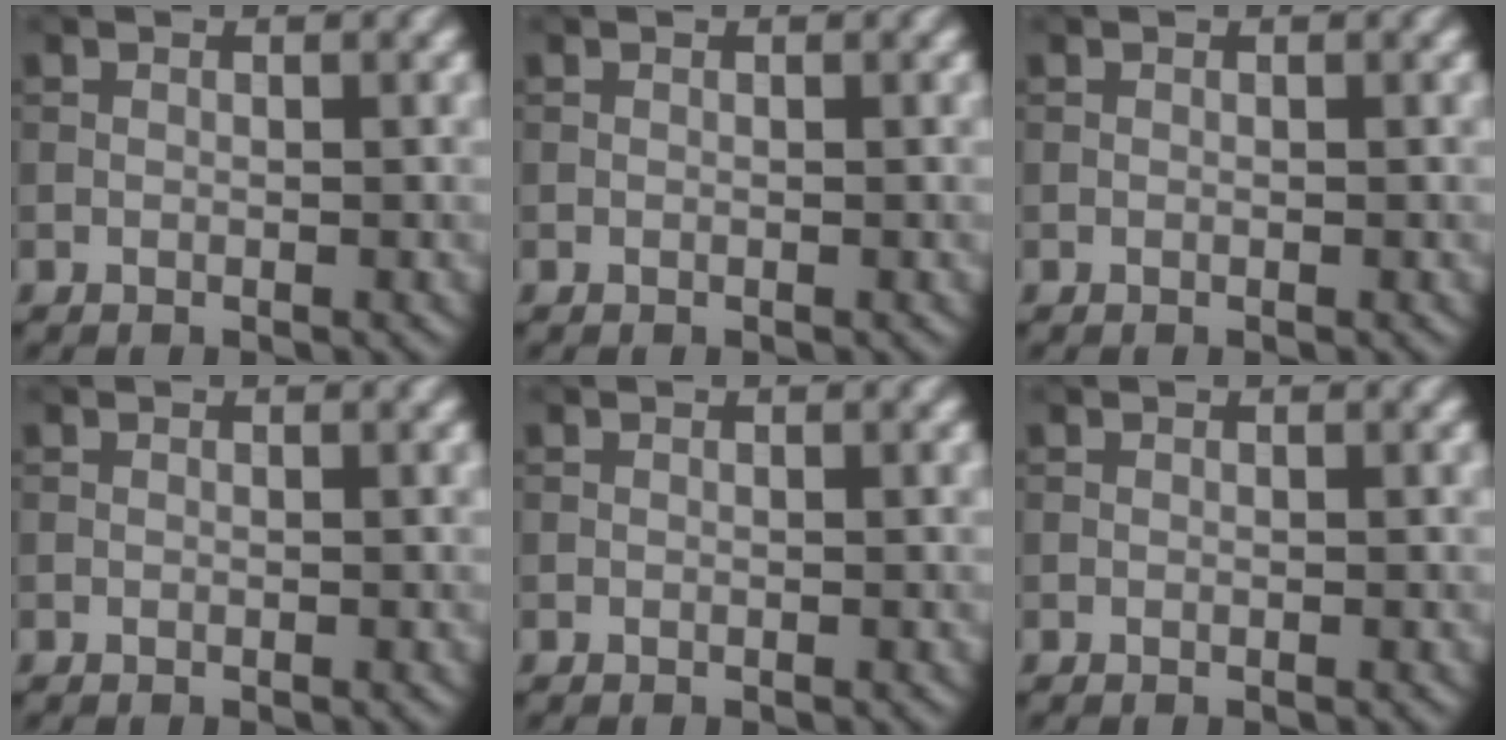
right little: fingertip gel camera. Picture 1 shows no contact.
{"total": 0.0}
{"total": 0.0}
{"total": 0.0}
{"total": 0.0}
{"total": 0.0}